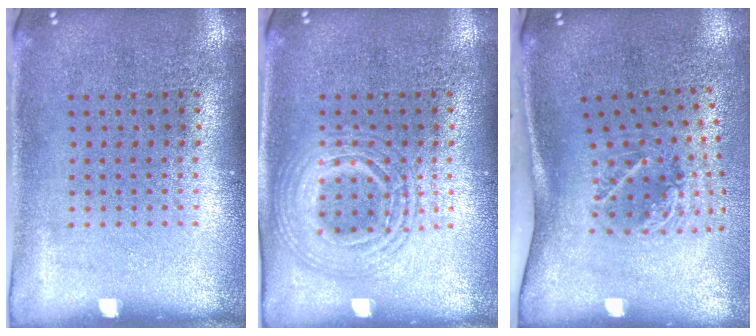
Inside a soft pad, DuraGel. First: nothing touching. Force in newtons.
{"total": 2.8, "press": 2.8, "slide": 0.4}
{"total": 2.0, "press": 1.3, "slide": 1.6}